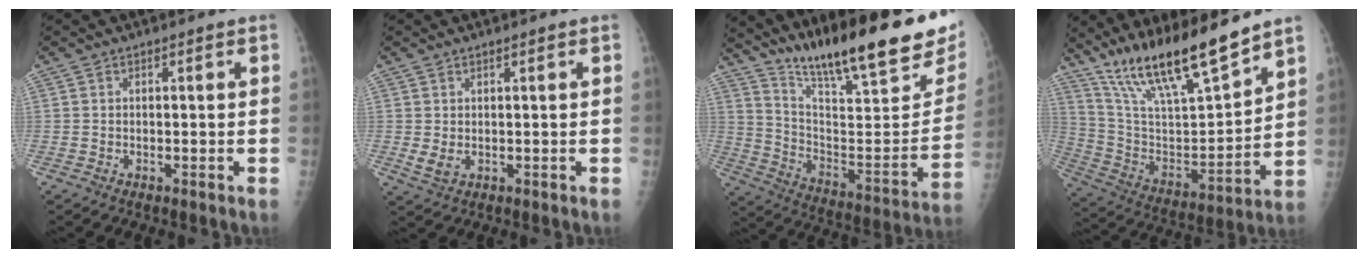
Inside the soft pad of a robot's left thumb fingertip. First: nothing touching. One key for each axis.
{"total": 2.4, "fx": 0.4, "fy": 1.2, "fz": 2.0, "tx": -0.037, "ty": -0.006, "tz": 0.016}
{"total": 27.9, "fx": 20.3, "fy": 5.2, "fz": 18.3, "tx": -0.264, "ty": -0.094, "tz": 0.322}
{"total": 20.2, "fx": 16.1, "fy": 3.1, "fz": 11.9, "tx": -0.187, "ty": -0.076, "tz": 0.299}